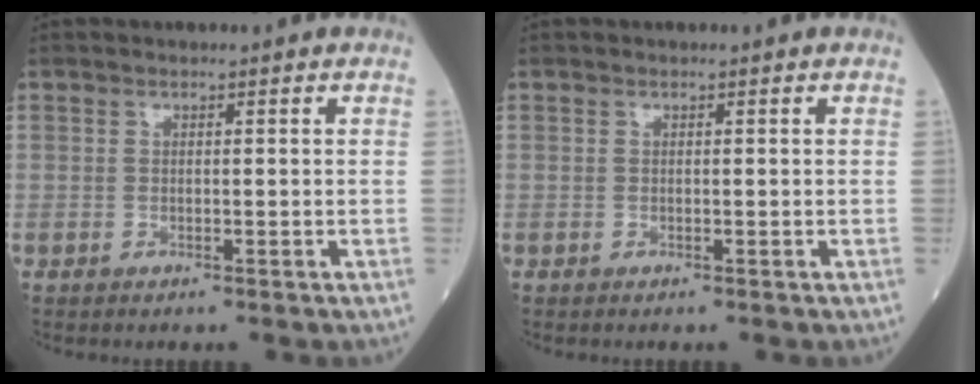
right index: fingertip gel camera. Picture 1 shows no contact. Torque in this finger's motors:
{"motor_torque": [-0.25, -0.07, 0.01, 0.01]}